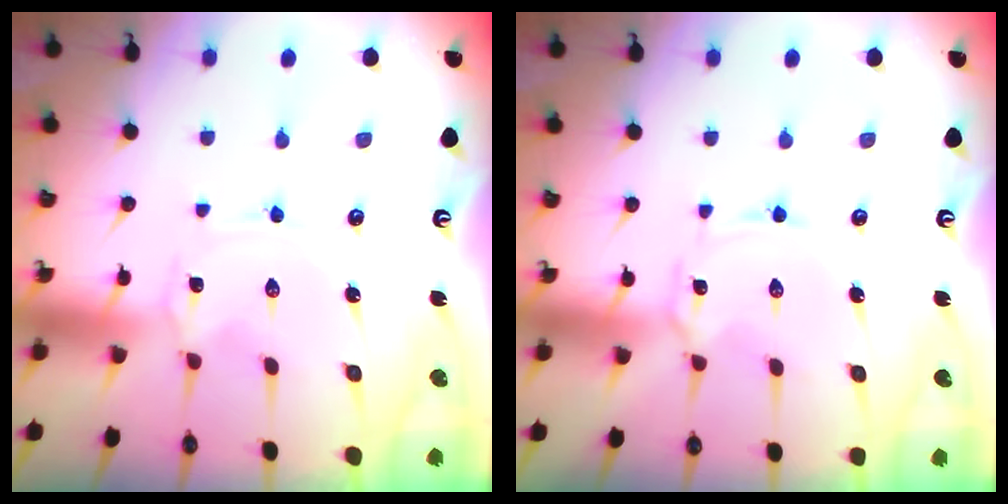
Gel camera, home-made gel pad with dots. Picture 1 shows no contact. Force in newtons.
{"total": 1.8, "press": 1.7, "slide": 0.1}